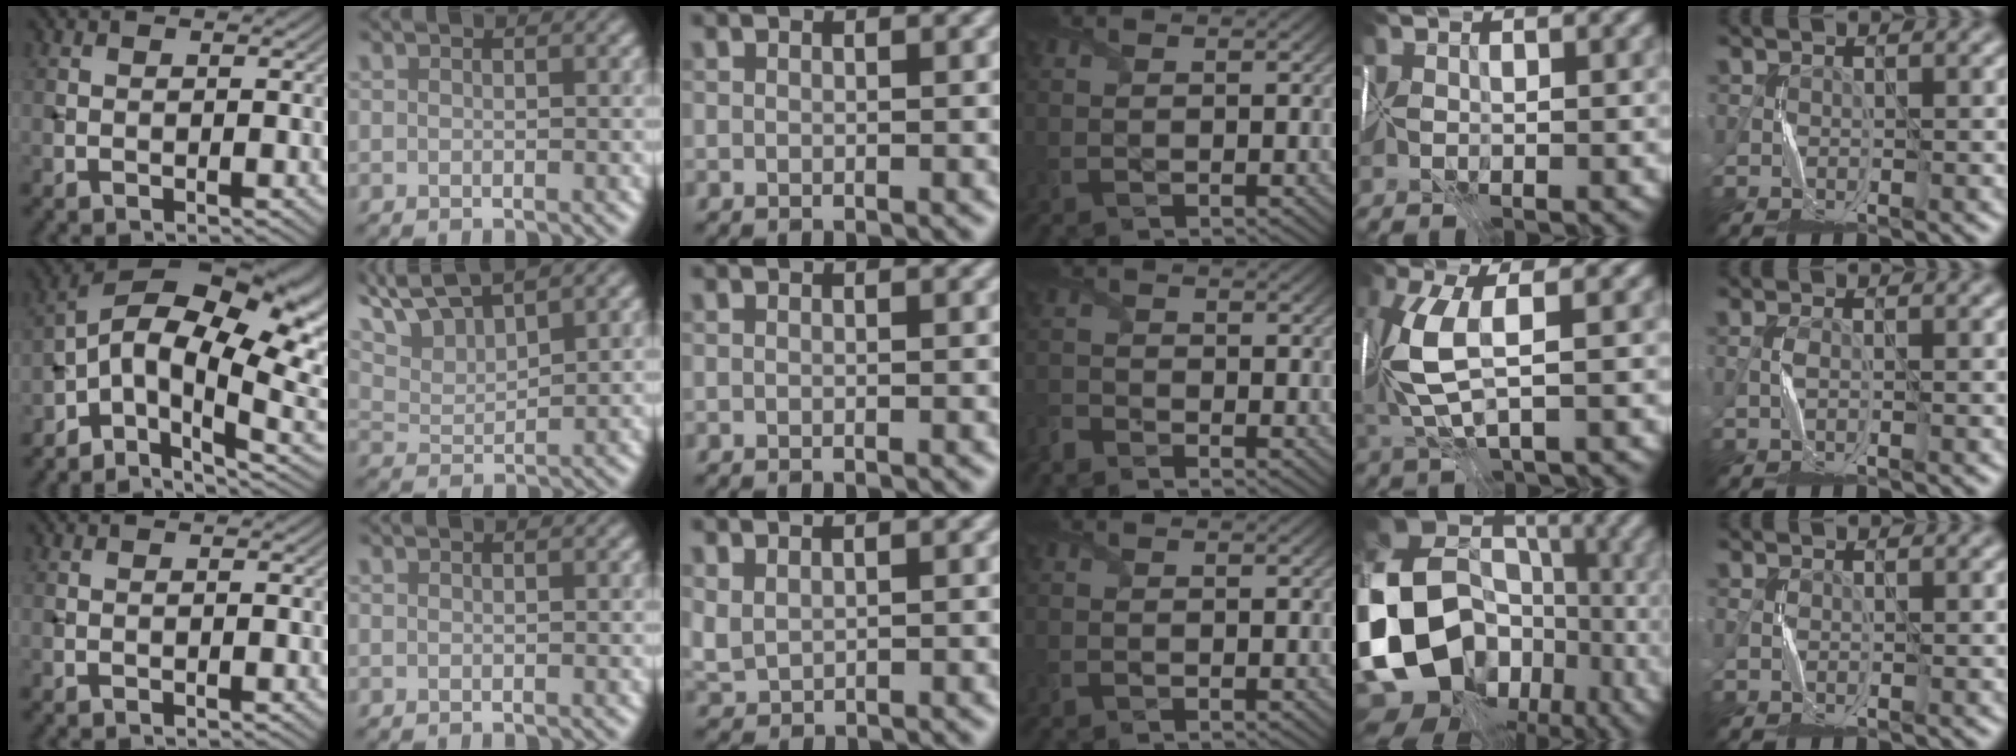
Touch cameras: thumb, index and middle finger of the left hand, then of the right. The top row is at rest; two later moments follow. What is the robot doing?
{"motion": "fold", "object": "map"}